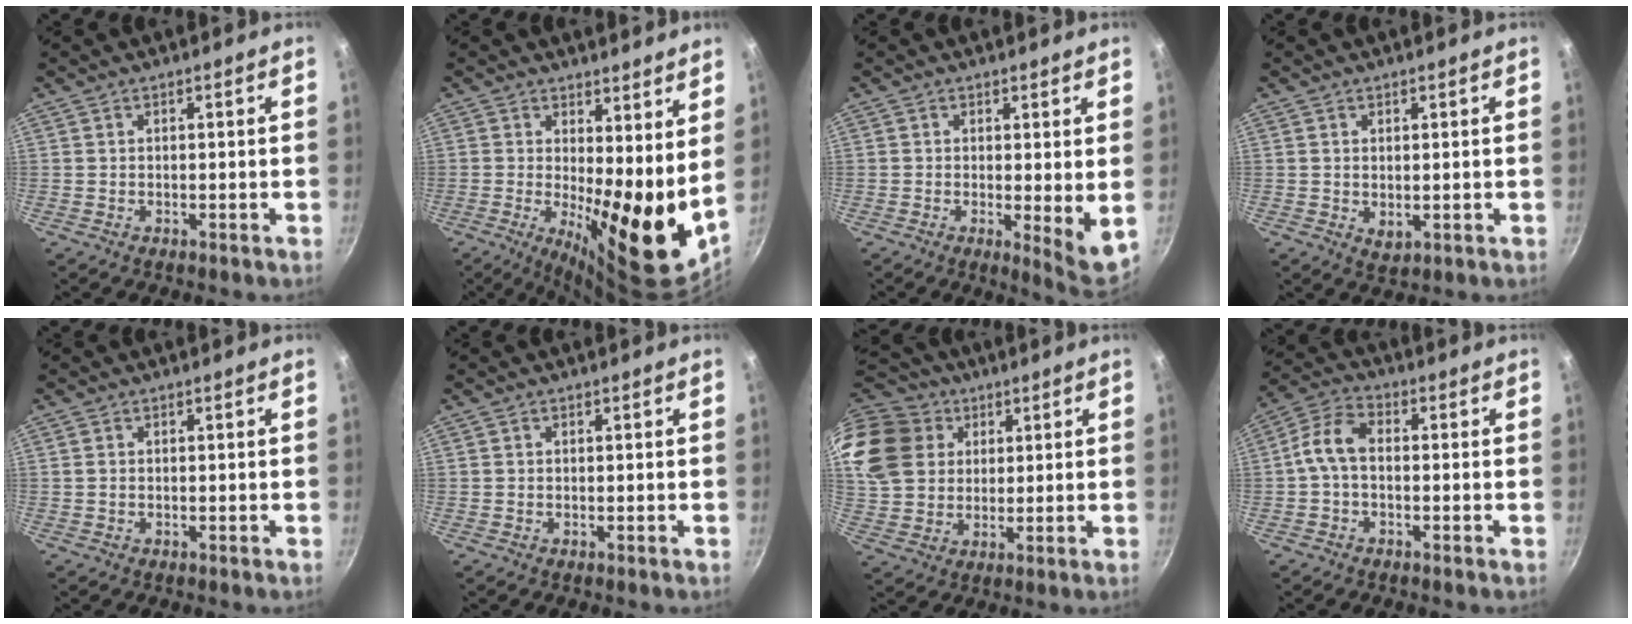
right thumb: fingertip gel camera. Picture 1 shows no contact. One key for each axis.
{"total": 12.9, "fx": 1.7, "fy": 4.2, "fz": 12.1, "tx": -0.169, "ty": -0.031, "tz": 0.025}
{"total": 6.1, "fx": 0.3, "fy": 1.7, "fz": 5.9, "tx": -0.084, "ty": -0.028, "tz": 0.005}
{"total": 2.3, "fx": 0.5, "fy": 1.5, "fz": 1.8, "tx": -0.024, "ty": -0.011, "tz": 0.010}
{"total": 0.9, "fx": 0.1, "fy": 0.8, "fz": 0.5, "tx": -0.009, "ty": 0.002, "tz": 0.001}
{"total": 0.0}
{"total": 20.9, "fx": 8.3, "fy": 16.3, "fz": 10.1, "tx": -0.213, "ty": 0.017, "tz": 0.162}
{"total": 6.4, "fx": -0.8, "fy": 4.0, "fz": 5.0, "tx": -0.101, "ty": 0.031, "tz": -0.030}